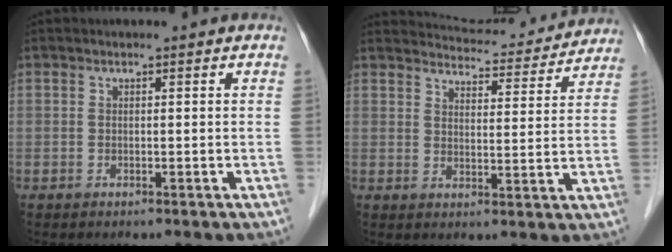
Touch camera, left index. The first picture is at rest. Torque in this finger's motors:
{"motor_torque": [0.21, -0.51, 0.00, -0.03]}